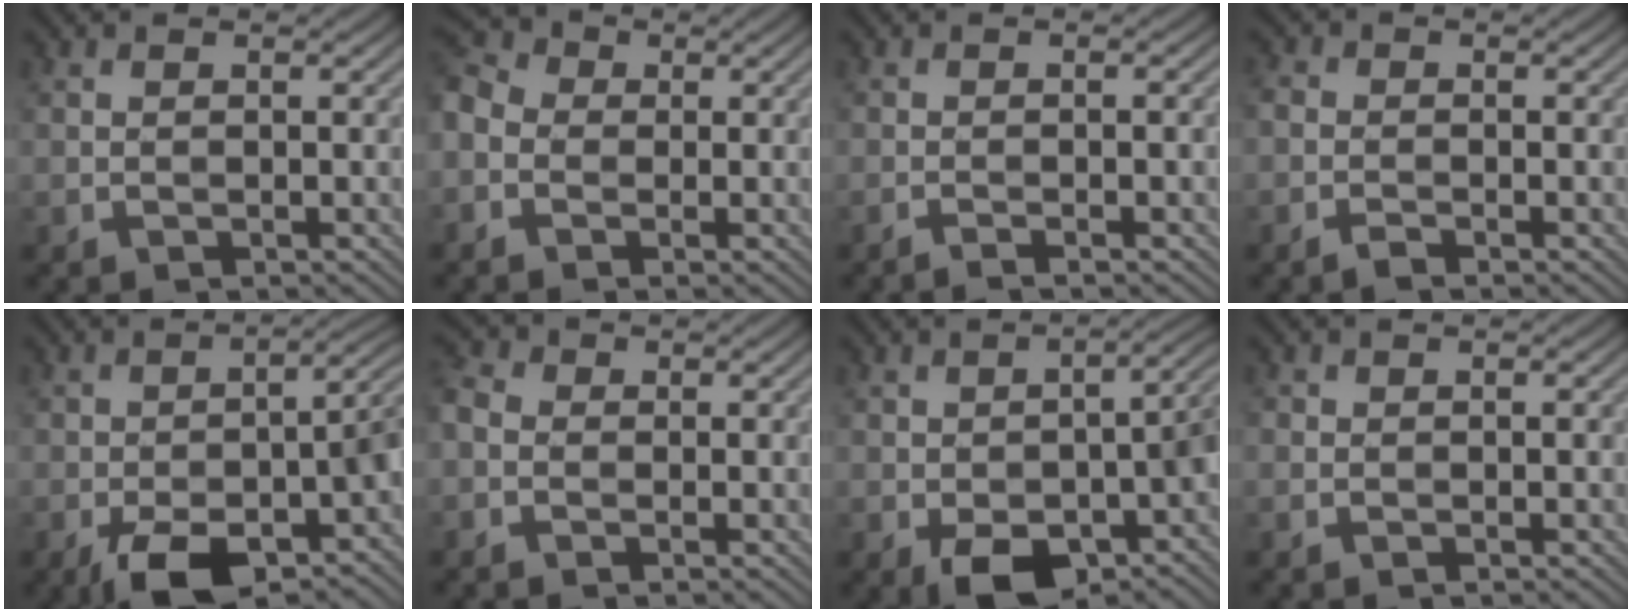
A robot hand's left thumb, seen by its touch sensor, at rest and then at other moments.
{"total": 5.4, "force": [-1.5, 4.4, 2.8], "torque": [-0.091, 0.001, -0.042]}
{"total": 2.4, "force": [-1.1, 0.3, 2.2], "torque": [-0.025, 0.009, -0.029]}
{"total": 1.8, "force": [-1.3, 0.9, 0.9], "torque": [-0.023, 0.000, -0.034]}
{"total": 13.6, "force": [-6.6, 5.9, 10.2], "torque": [-0.141, -0.026, -0.098]}
{"total": 2.9, "force": [-0.7, 2.4, 1.5], "torque": [-0.043, 0.004, -0.025]}
{"total": 12.4, "force": [-5.3, 6.4, 9.3], "torque": [-0.116, -0.036, -0.069]}
{"total": 0.6, "force": [-0.1, 0.5, 0.2], "torque": [-0.003, -0.004, -0.002]}